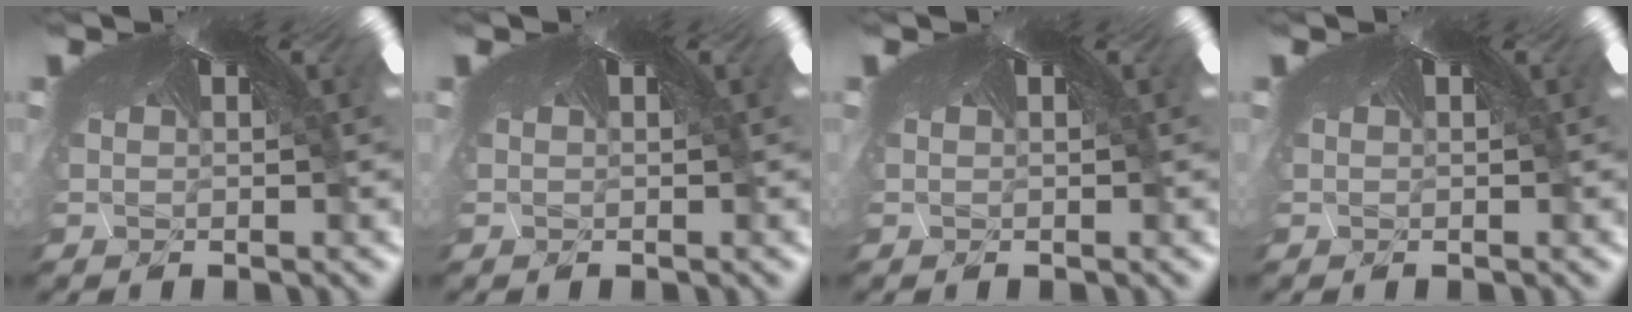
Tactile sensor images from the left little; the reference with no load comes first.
{"total": 0.0}
{"total": 0.0}
{"total": 0.0}